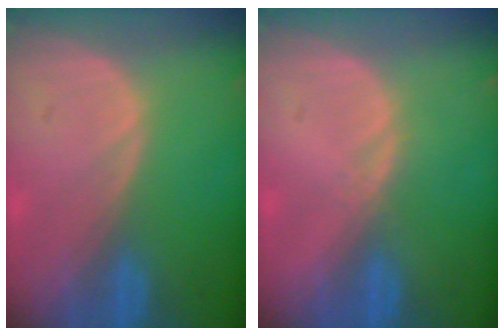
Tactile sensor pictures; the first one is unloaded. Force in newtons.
{"total": 0.8, "press": 0.6, "slide": 0.5}